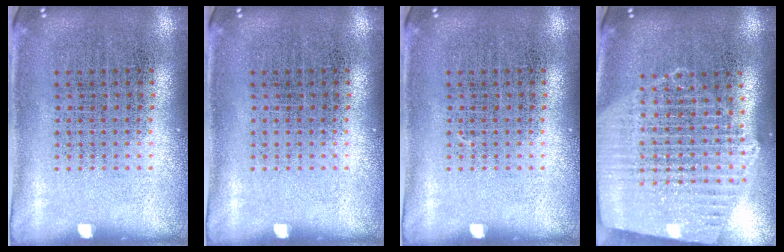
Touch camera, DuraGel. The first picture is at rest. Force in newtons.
{"total": 0.0}
{"total": 0.0}
{"total": 2.1, "press": 1.9, "slide": 1.0}